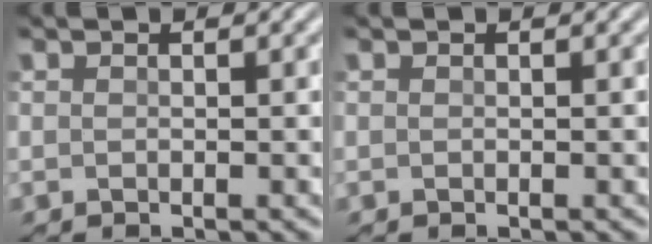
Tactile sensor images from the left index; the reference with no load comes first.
{"total": 0.0}